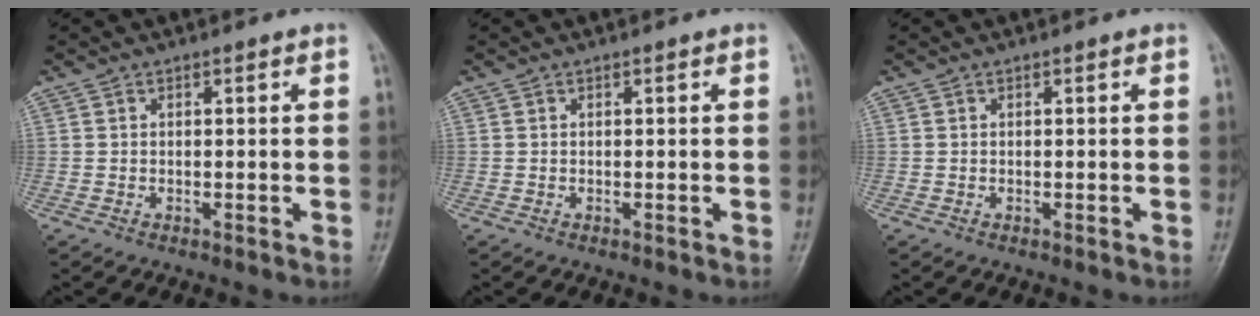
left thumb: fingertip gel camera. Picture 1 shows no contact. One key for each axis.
{"total": 0.0}
{"total": 0.0}